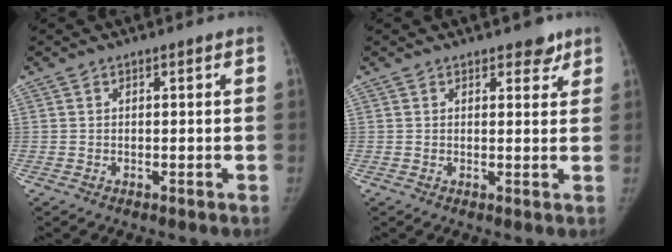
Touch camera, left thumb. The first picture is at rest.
{"total": 2.5, "force": [1.8, 1.3, 1.1], "torque": [0.006, -0.010, 0.022]}